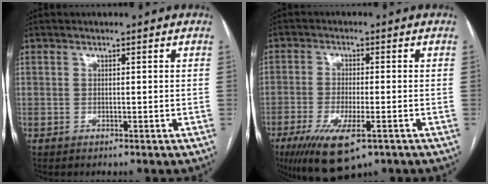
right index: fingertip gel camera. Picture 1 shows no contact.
{"total": 10.6, "force": [-5.8, 2.8, 8.4], "torque": [-0.153, -0.025, -0.092]}